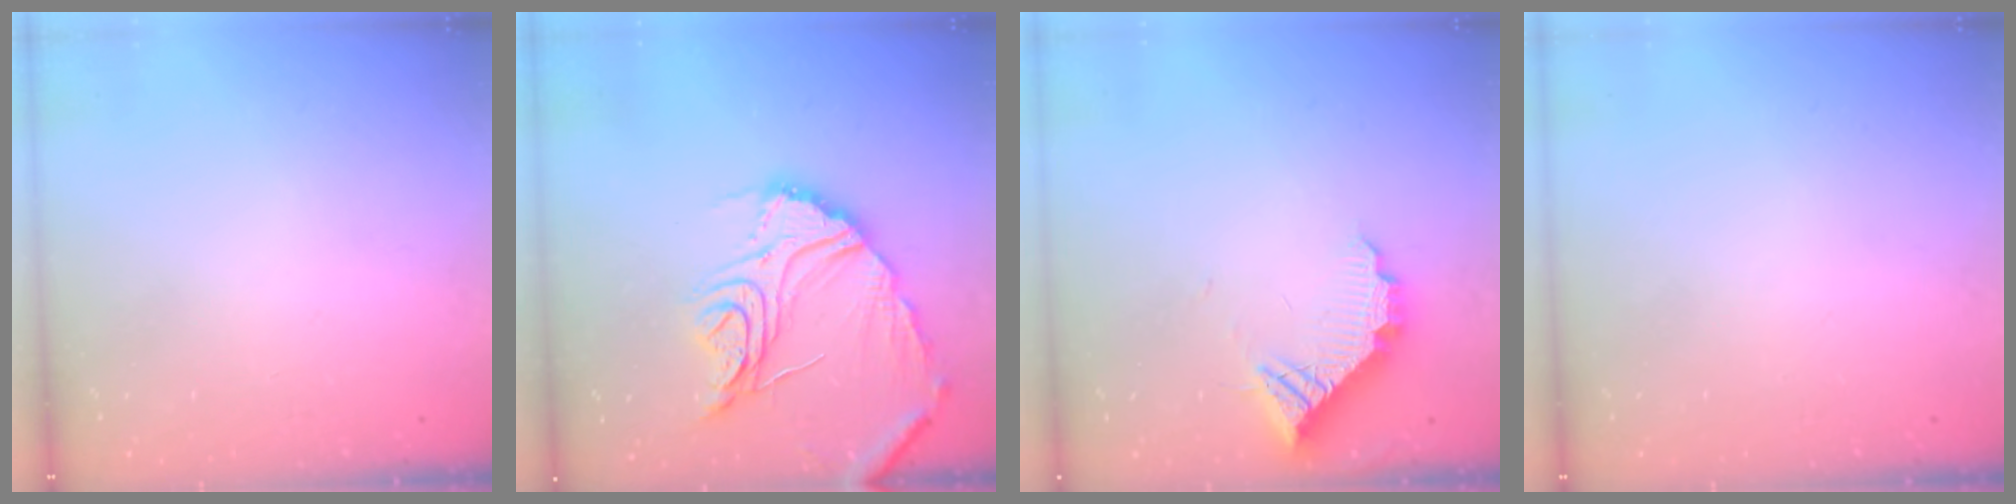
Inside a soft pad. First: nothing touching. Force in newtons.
{"total": 18.0, "press": 18.0, "slide": 1.3}
{"total": 10.1, "press": 10.1, "slide": 0.4}
{"total": 0.0}